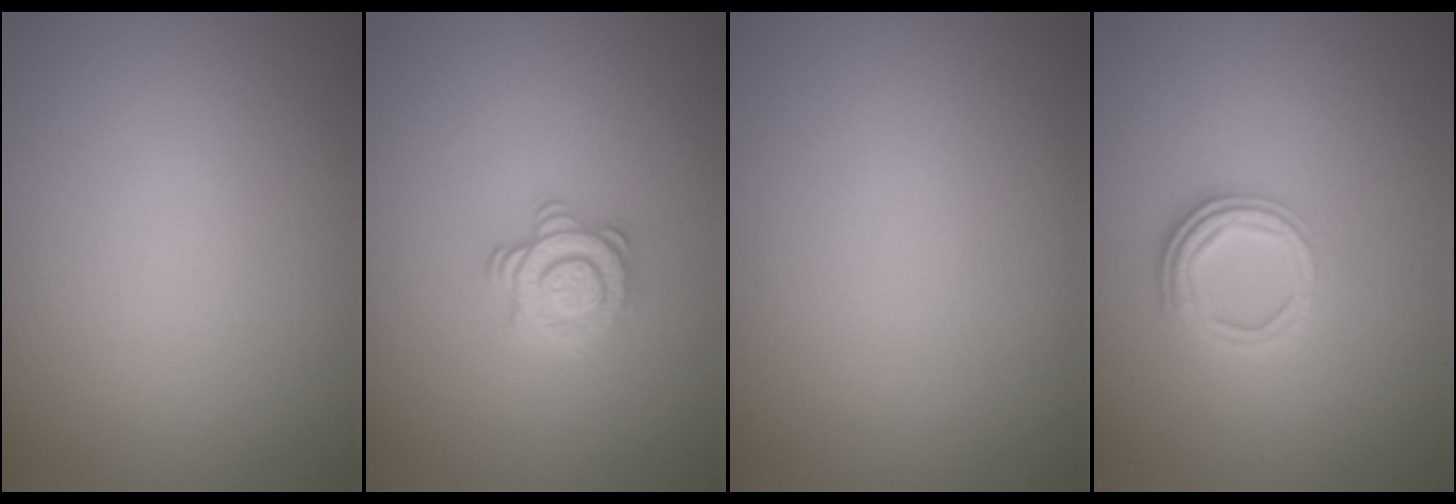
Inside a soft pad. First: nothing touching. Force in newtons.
{"total": 2.9, "press": 2.5, "slide": 1.4}
{"total": 0.0}
{"total": 3.4, "press": 2.6, "slide": 2.2}